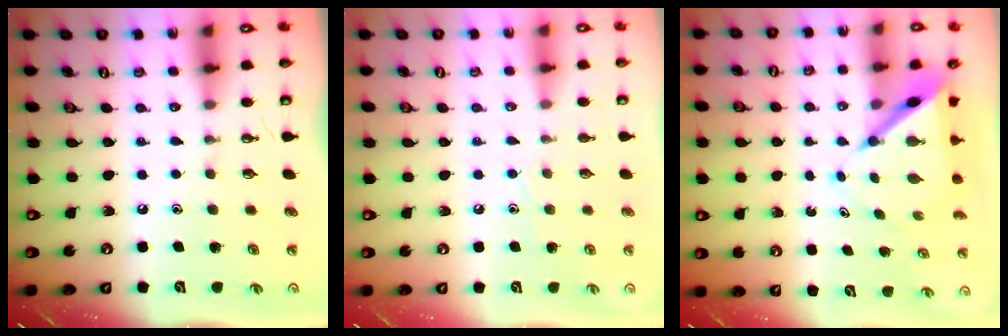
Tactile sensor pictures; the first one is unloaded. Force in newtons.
{"total": 4.9, "press": 4.9, "slide": 0.5}
{"total": 6.8, "press": 6.8, "slide": 0.7}